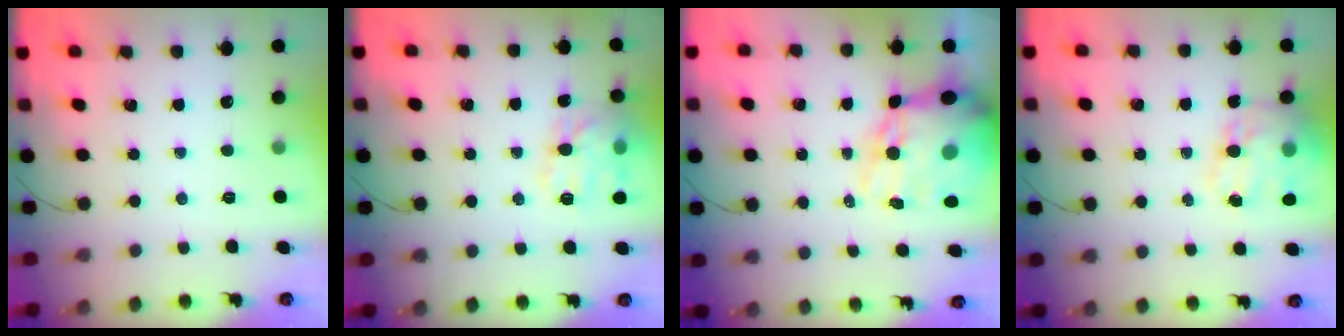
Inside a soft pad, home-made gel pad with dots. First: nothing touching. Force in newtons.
{"total": 13.6, "press": 13.6, "slide": 0.9}
{"total": 20.1, "press": 19.5, "slide": 4.9}
{"total": 16.1, "press": 15.6, "slide": 4.1}